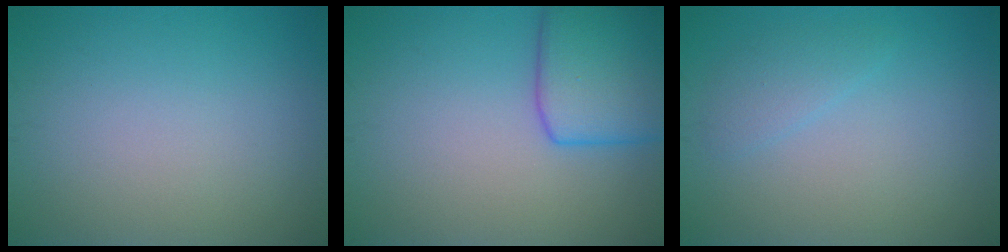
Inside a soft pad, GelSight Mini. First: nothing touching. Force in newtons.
{"total": 6.4, "press": 6.4, "slide": 0.3}
{"total": 1.5, "press": 1.5, "slide": 0.1}